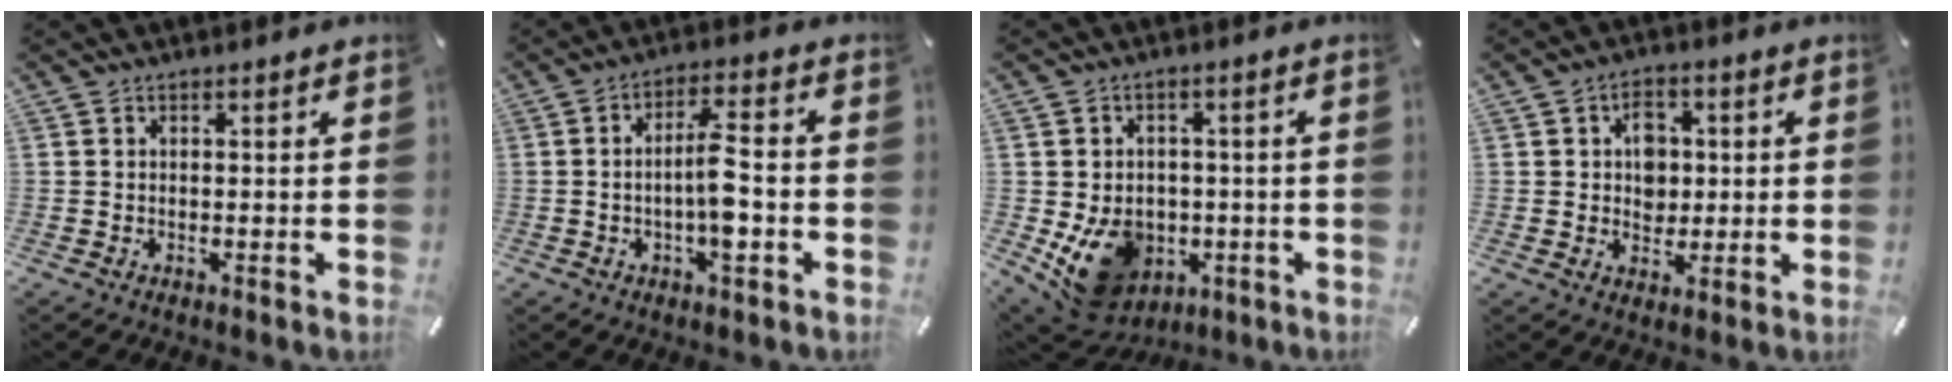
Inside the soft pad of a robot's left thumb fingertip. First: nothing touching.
{"total": 8.3, "force": [-1.7, 2.7, 7.7], "torque": [-0.141, 0.011, -0.032]}
{"total": 12.9, "force": [-3.8, 10.4, 6.8], "torque": [-0.137, 0.015, -0.063]}
{"total": 6.5, "force": [0.7, 5.4, 3.5], "torque": [-0.035, -0.002, 0.007]}